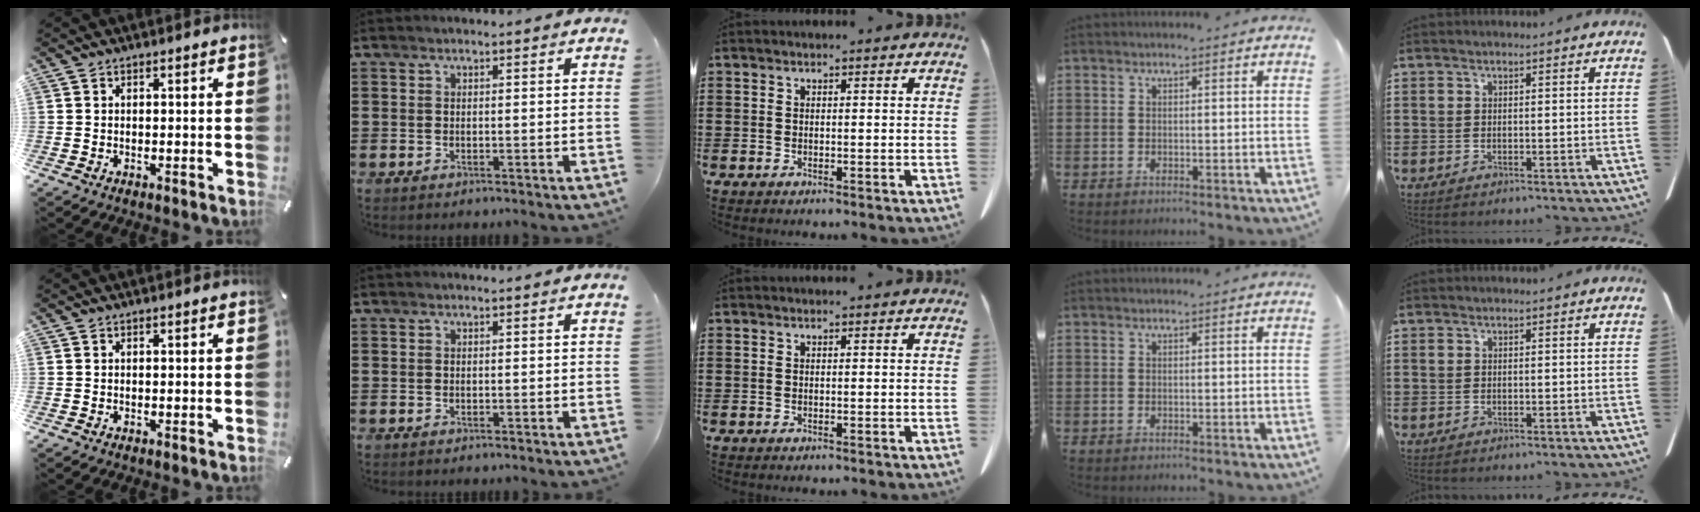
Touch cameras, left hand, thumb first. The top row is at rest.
{}